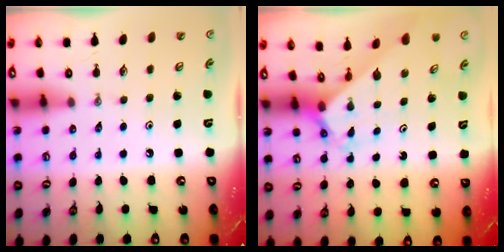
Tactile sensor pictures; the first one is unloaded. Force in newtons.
{"total": 2.1, "press": 2.1, "slide": 0.2}